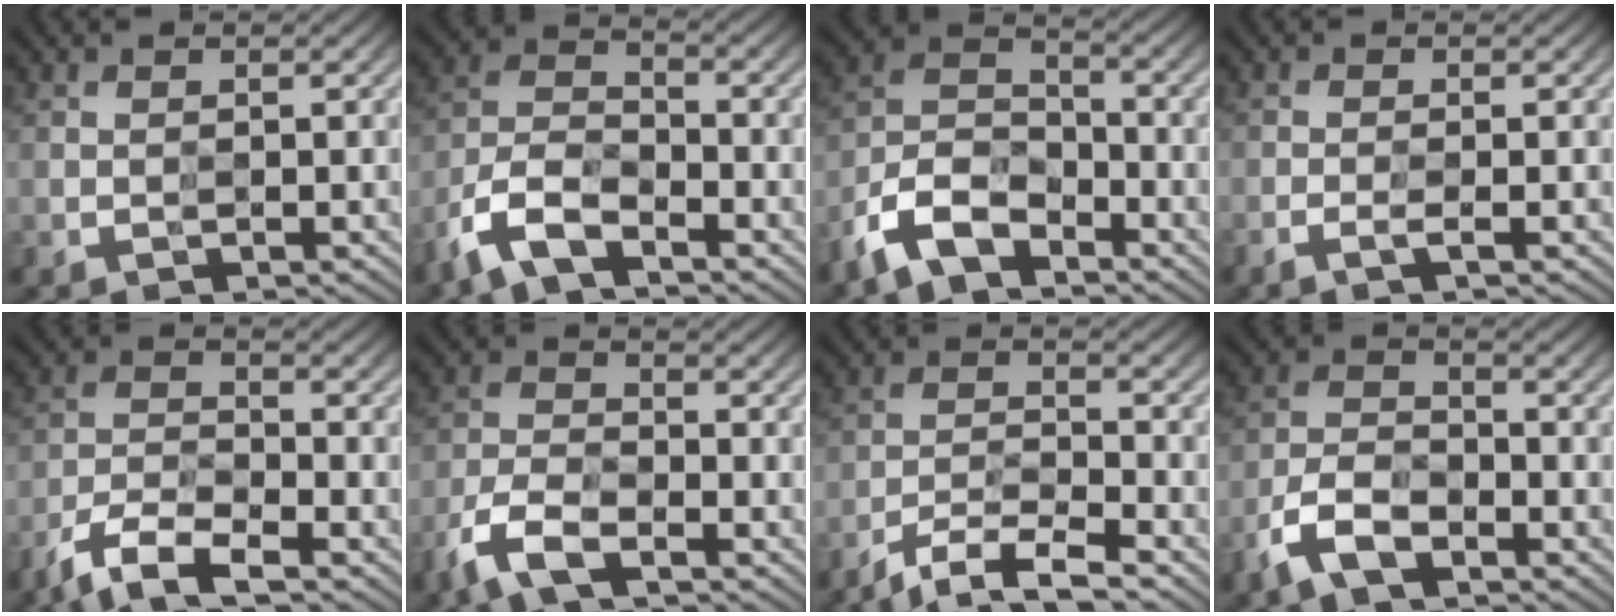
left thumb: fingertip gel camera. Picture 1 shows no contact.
{"total": 8.2, "force": [-6.2, 3.1, 4.4], "torque": [-0.087, -0.006, -0.135]}
{"total": 8.6, "force": [-6.6, 3.9, 4.0], "torque": [-0.075, -0.002, -0.141]}
{"total": 1.1, "force": [-0.8, -0.5, 0.3], "torque": [-0.005, -0.002, -0.020]}
{"total": 6.5, "force": [-5.8, 1.3, 2.7], "torque": [-0.053, -0.004, -0.121]}
{"total": 6.3, "force": [-5.0, 1.9, 3.2], "torque": [-0.070, -0.006, -0.110]}
{"total": 5.8, "force": [-5.5, 0.2, 1.7], "torque": [-0.032, -0.004, -0.108]}
{"total": 6.4, "force": [-4.8, 2.7, 3.2], "torque": [-0.065, 0.000, -0.104]}